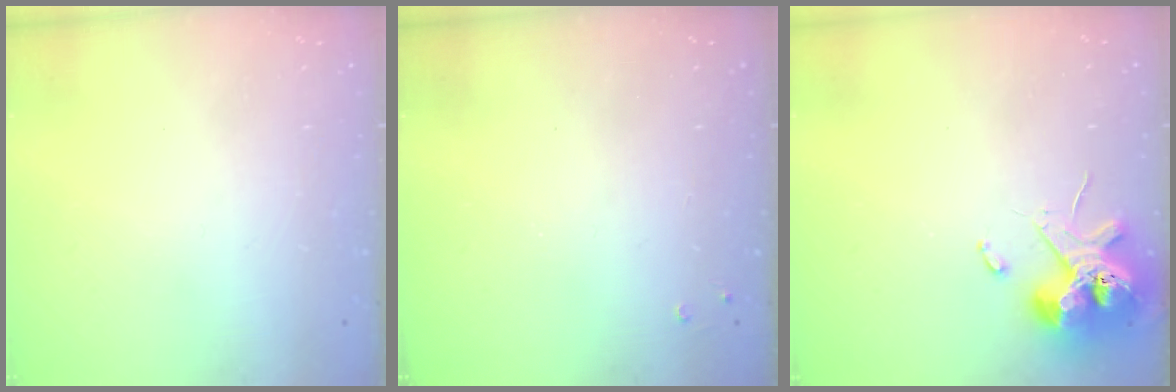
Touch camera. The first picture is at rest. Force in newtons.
{"total": 1.9, "press": 1.8, "slide": 0.4}
{"total": 11.6, "press": 11.4, "slide": 1.8}